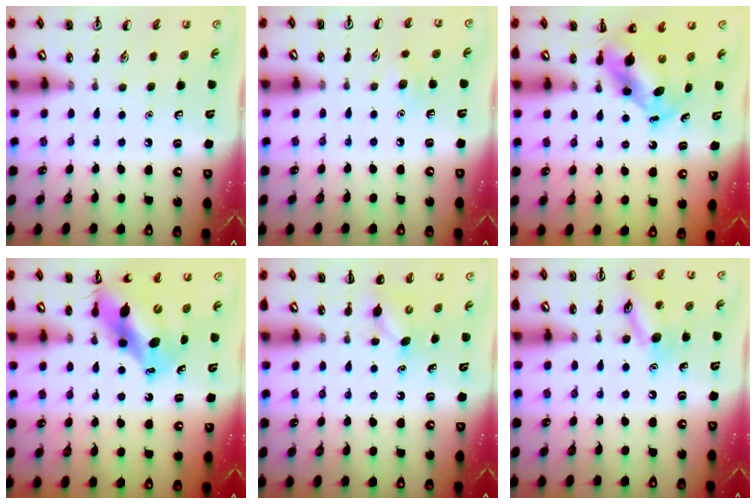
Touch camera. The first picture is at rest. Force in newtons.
{"total": 6.2, "press": 6.0, "slide": 1.7}
{"total": 5.3, "press": 5.1, "slide": 1.4}
{"total": 12.7, "press": 12.1, "slide": 3.7}
{"total": 3.5, "press": 3.4, "slide": 0.8}
{"total": 11.5, "press": 11.4, "slide": 1.3}